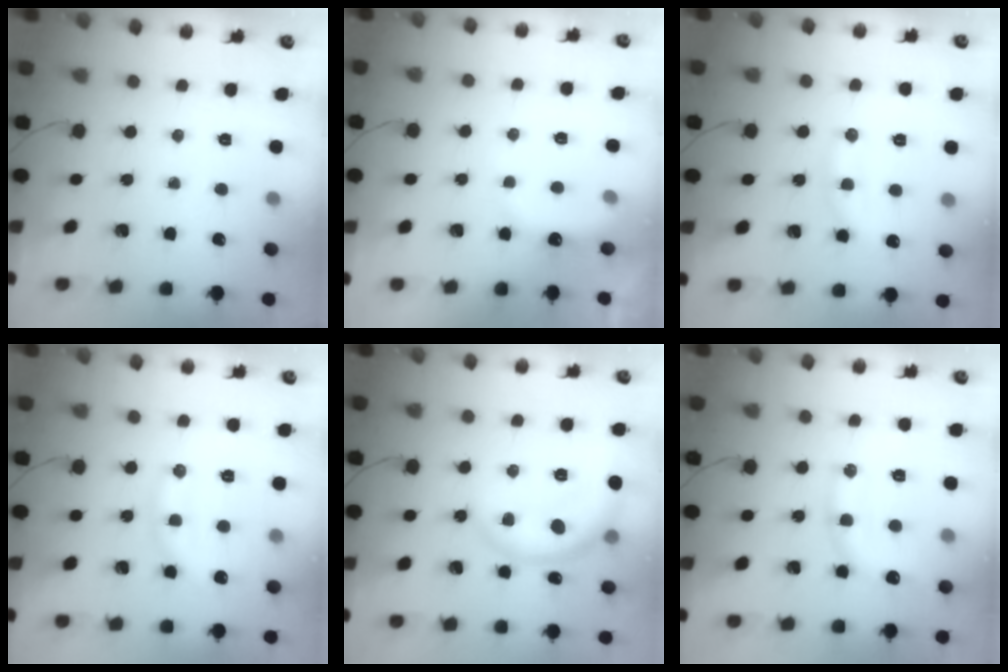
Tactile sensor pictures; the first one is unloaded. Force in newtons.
{"total": 7.8, "press": 7.6, "slide": 1.5}
{"total": 9.2, "press": 9.2, "slide": 0.3}
{"total": 9.9, "press": 9.9, "slide": 0.4}
{"total": 10.6, "press": 10.5, "slide": 0.7}
{"total": 11.1, "press": 11.0, "slide": 1.4}